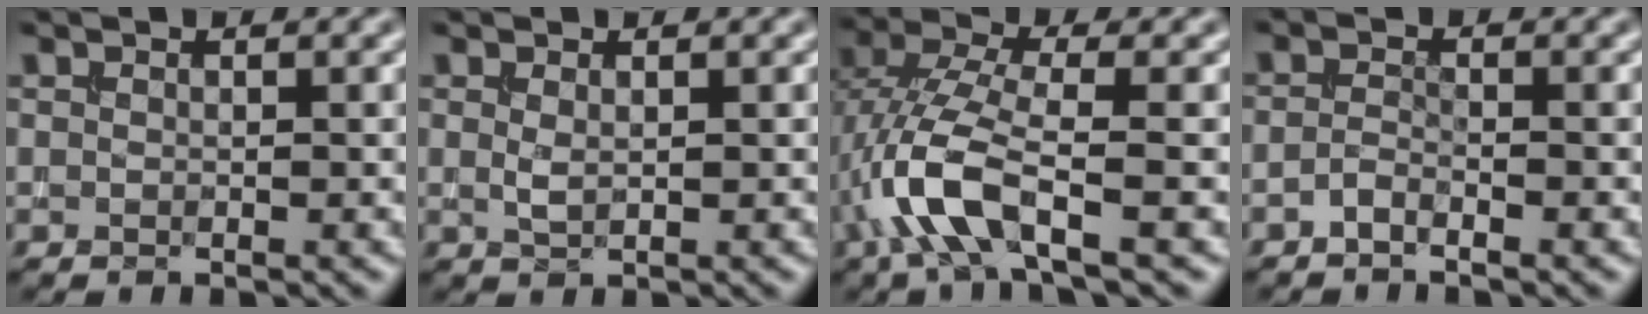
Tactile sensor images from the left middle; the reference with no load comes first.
{"total": 0.9, "force": [0.3, 0.3, 0.8], "torque": [-0.023, -0.002, 0.009]}
{"total": 6.3, "force": [-2.4, 2.1, 5.5], "torque": [-0.129, 0.008, -0.058]}
{"total": 1.1, "force": [-1.0, 0.0, 0.5], "torque": [-0.013, 0.003, -0.023]}